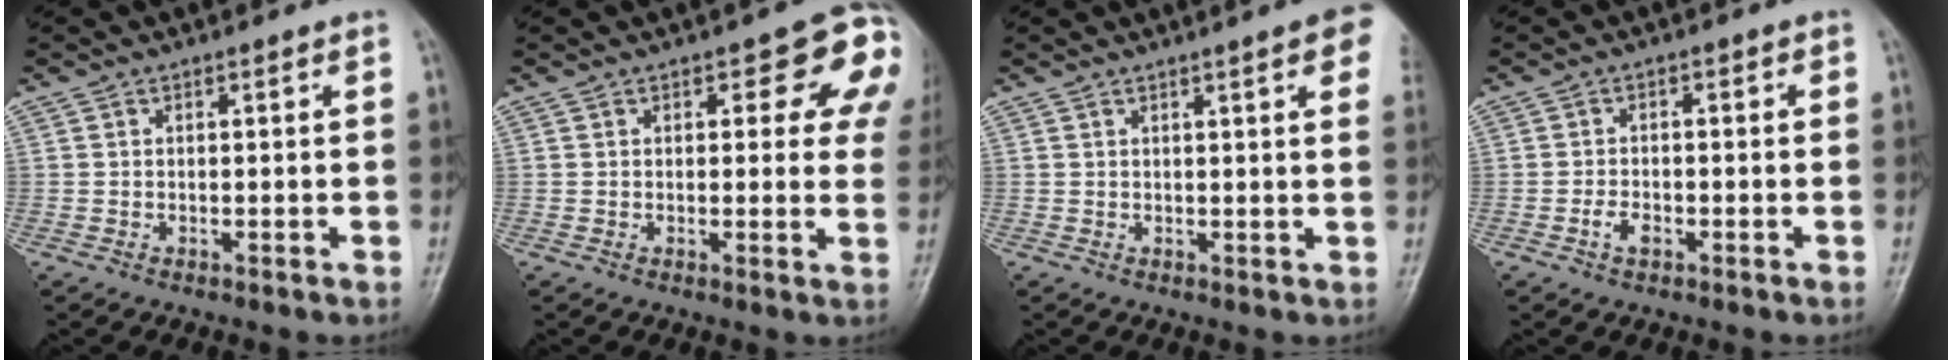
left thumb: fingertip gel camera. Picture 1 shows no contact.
{"total": 11.0, "force": [4.3, 4.8, 9.0], "torque": [-0.051, -0.009, 0.039]}
{"total": 7.3, "force": [3.8, 1.1, 6.1], "torque": [-0.055, 0.001, 0.040]}
{"total": 2.6, "force": [-1.4, 1.6, 1.4], "torque": [-0.023, 0.010, -0.024]}